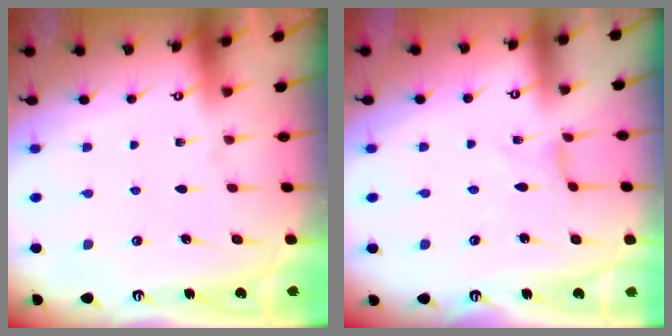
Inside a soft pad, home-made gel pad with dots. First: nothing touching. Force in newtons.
{"total": 0.0}